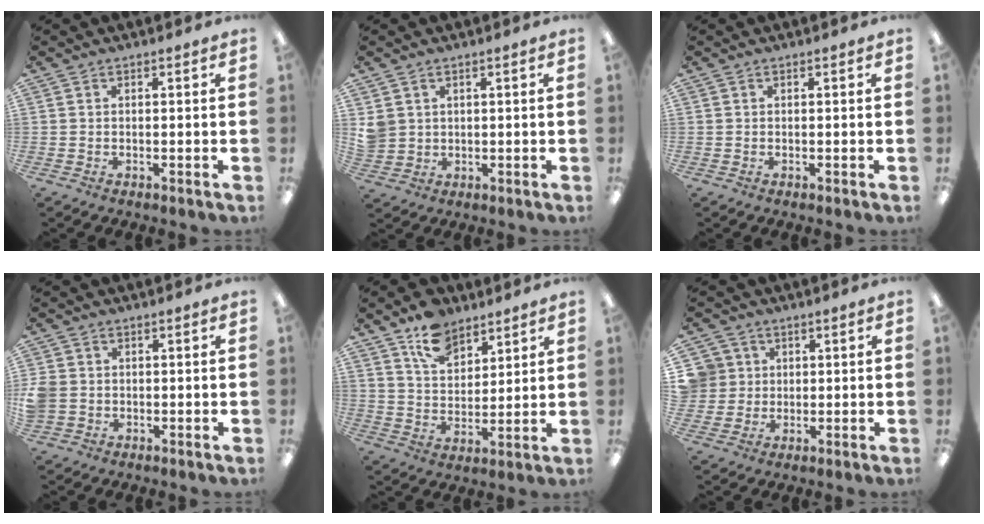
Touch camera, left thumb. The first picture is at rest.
{"total": 3.6, "force": [1.5, 3.2, 0.6], "torque": [-0.021, 0.004, 0.030]}
{"total": 0.0}
{"total": 3.9, "force": [-0.2, 3.6, 1.5], "torque": [-0.042, 0.004, -0.005]}
{"total": 10.7, "force": [7.6, 6.2, 4.1], "torque": [-0.068, -0.038, 0.141]}
{"total": 6.4, "force": [1.9, 6.1, 0.2], "torque": [-0.014, 0.005, 0.040]}